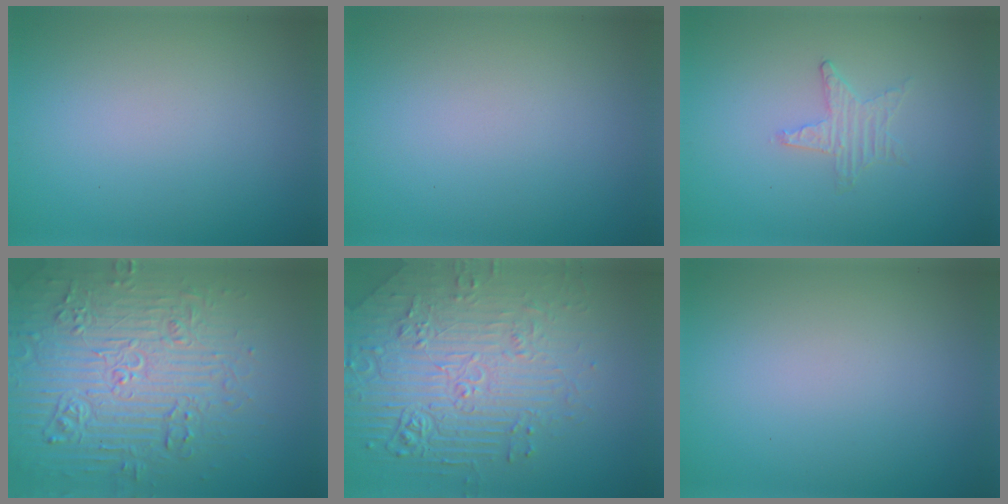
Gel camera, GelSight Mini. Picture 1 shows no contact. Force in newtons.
{"total": 0.0}
{"total": 0.5, "press": 0.5, "slide": 0.1}
{"total": 7.8, "press": 7.6, "slide": 1.8}
{"total": 6.9, "press": 5.6, "slide": 4.0}
{"total": 0.0}